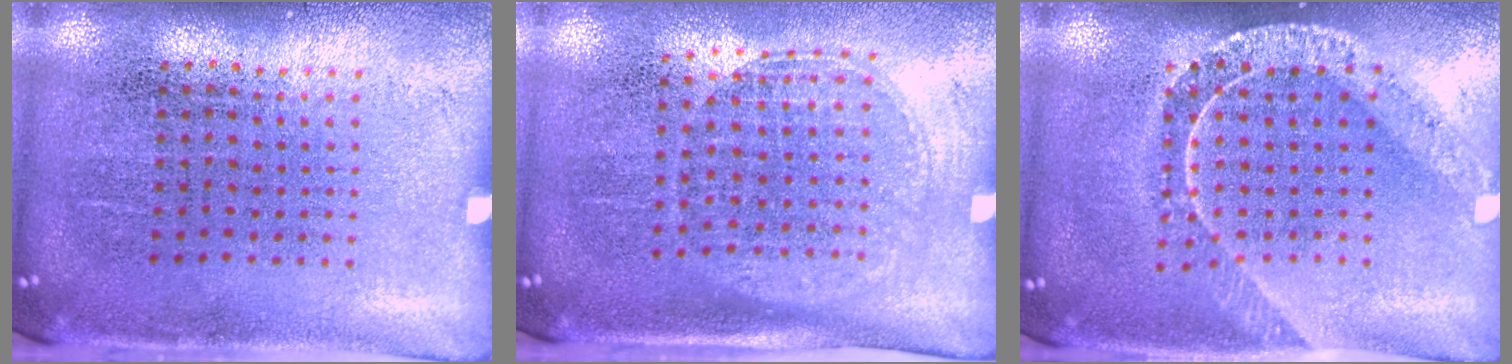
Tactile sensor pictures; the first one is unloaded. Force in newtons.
{"total": 1.5, "press": 1.3, "slide": 0.7}
{"total": 1.8, "press": 1.5, "slide": 0.9}